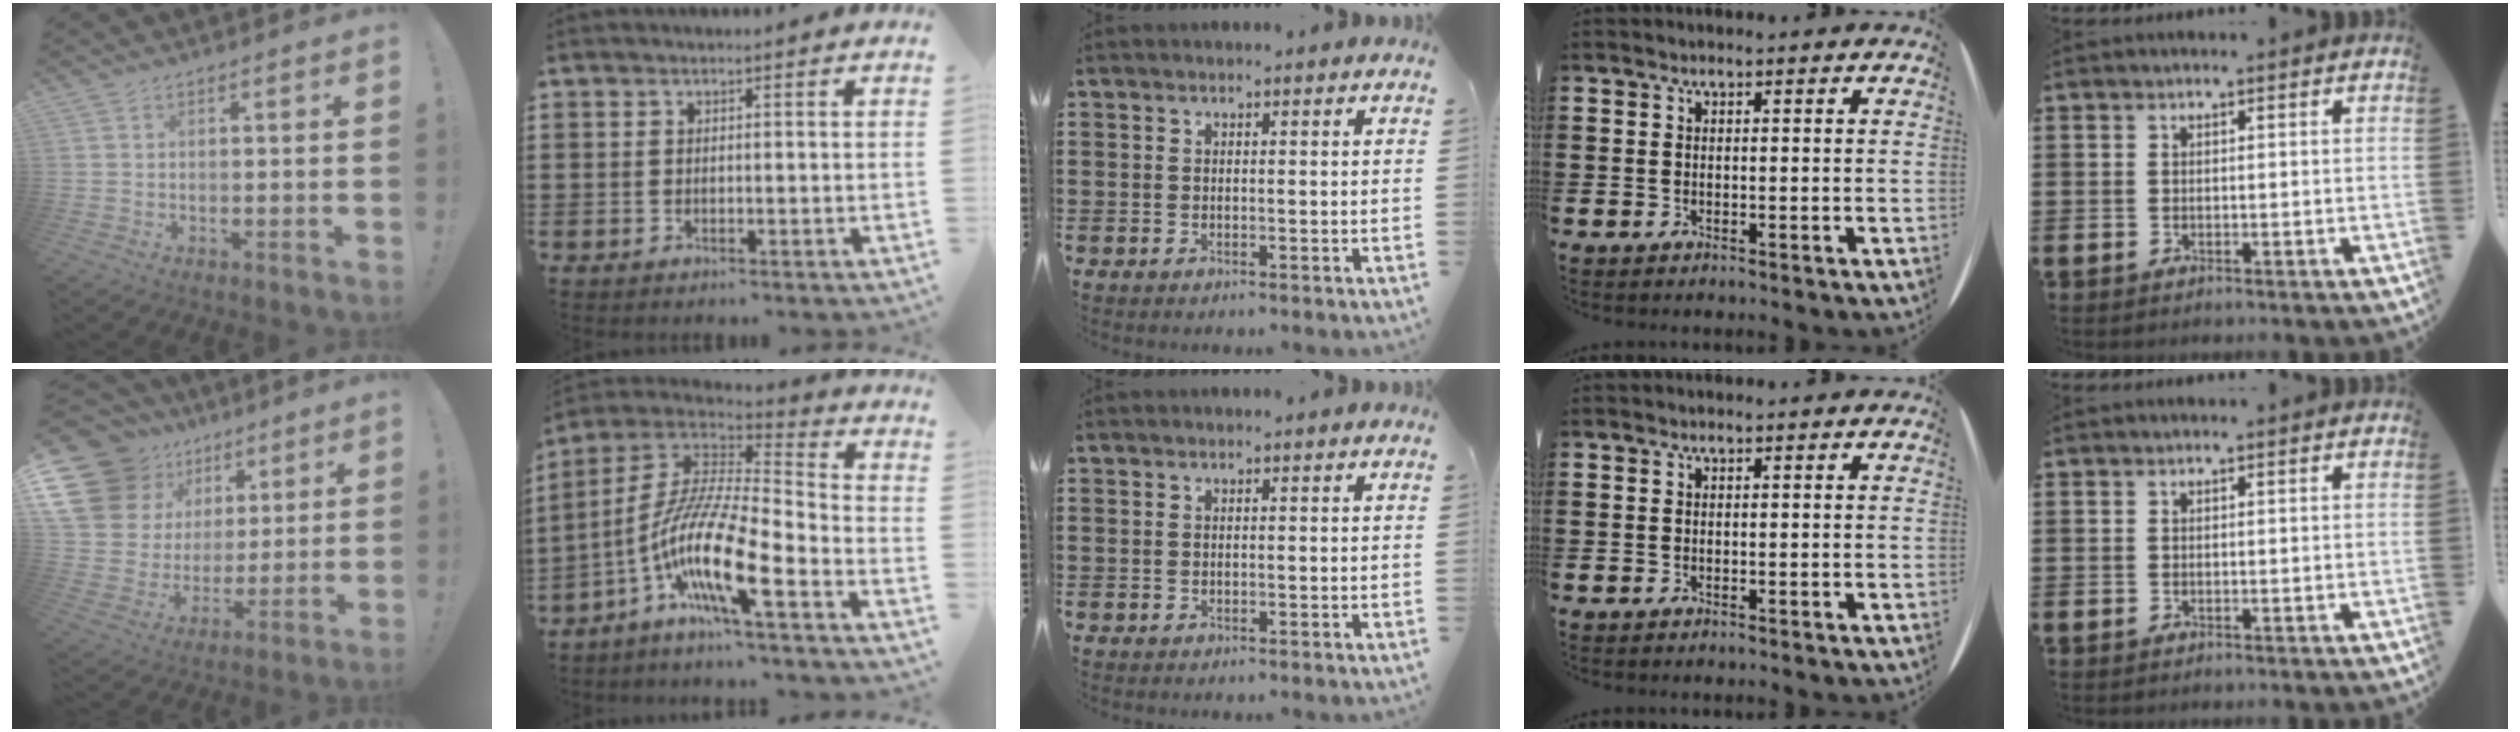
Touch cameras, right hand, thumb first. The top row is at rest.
{"thumb": {"total": 18.7, "force": [9.7, 14.0, 7.7], "torque": [-0.134, -0.058, 0.209]}, "index": {"total": 15.2, "force": [-7.9, 2.5, 12.7], "torque": [-0.277, -0.020, -0.156]}}